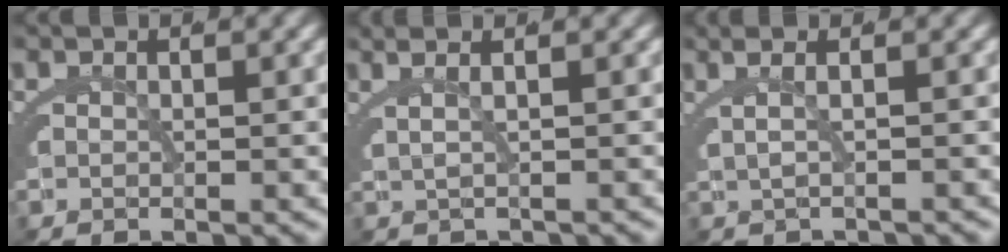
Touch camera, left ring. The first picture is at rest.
{"total": 2.6, "force": [0.9, 0.7, 2.3], "torque": [-0.030, 0.019, 0.014]}
{"total": 2.2, "force": [0.1, 0.4, 2.2], "torque": [-0.031, 0.017, 0.000]}